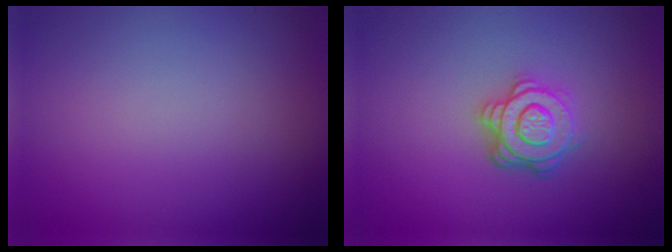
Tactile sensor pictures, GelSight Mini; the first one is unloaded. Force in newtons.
{"total": 4.0, "press": 3.2, "slide": 2.5}